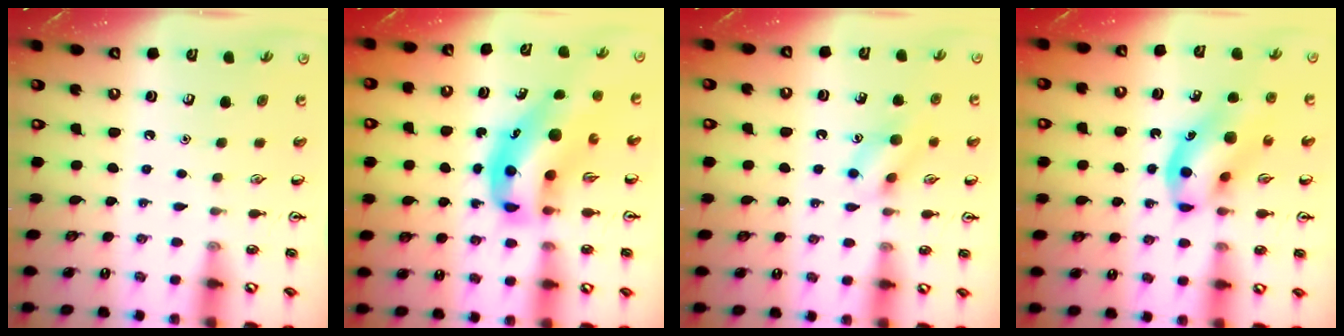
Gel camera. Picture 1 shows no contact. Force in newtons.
{"total": 11.9, "press": 11.4, "slide": 3.2}
{"total": 10.3, "press": 10.3, "slide": 0.6}
{"total": 10.7, "press": 10.3, "slide": 3.0}